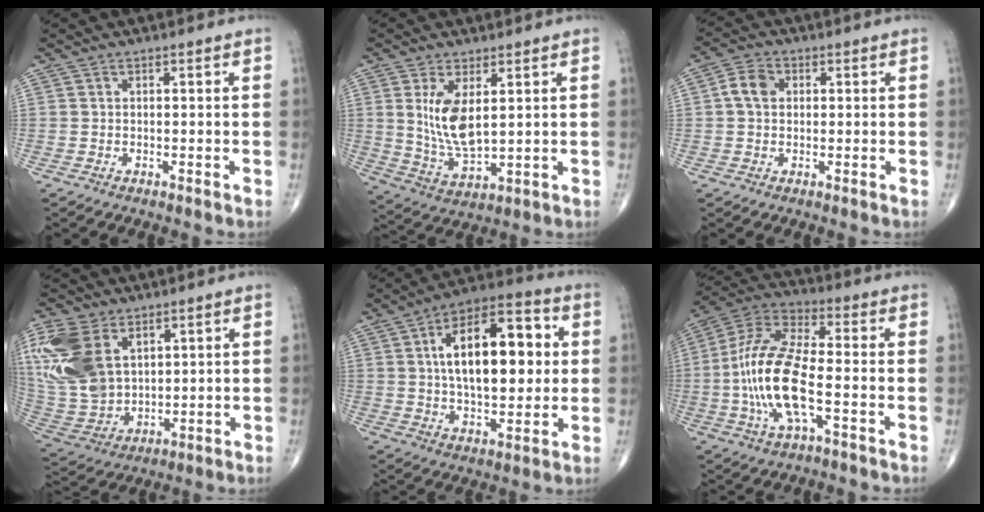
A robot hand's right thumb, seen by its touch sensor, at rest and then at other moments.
{"total": 9.8, "force": [2.4, 4.3, 8.4], "torque": [-0.162, -0.025, 0.060]}
{"total": 4.6, "force": [0.7, 3.5, 2.8], "torque": [-0.047, 0.011, 0.006]}
{"total": 19.1, "force": [7.1, 12.4, 12.7], "torque": [-0.282, -0.022, 0.150]}
{"total": 20.4, "force": [3.3, 10.0, 17.5], "torque": [-0.251, 0.013, 0.047]}
{"total": 16.3, "force": [-3.2, 5.5, 15.0], "torque": [-0.323, 0.026, -0.067]}